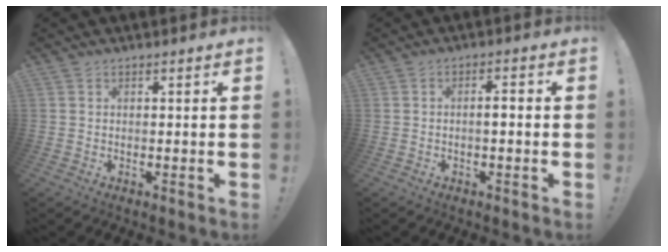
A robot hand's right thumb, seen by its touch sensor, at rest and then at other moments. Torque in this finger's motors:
{"motor_torque": [0.17, -0.55, 0.00, 0.19, 0.06]}